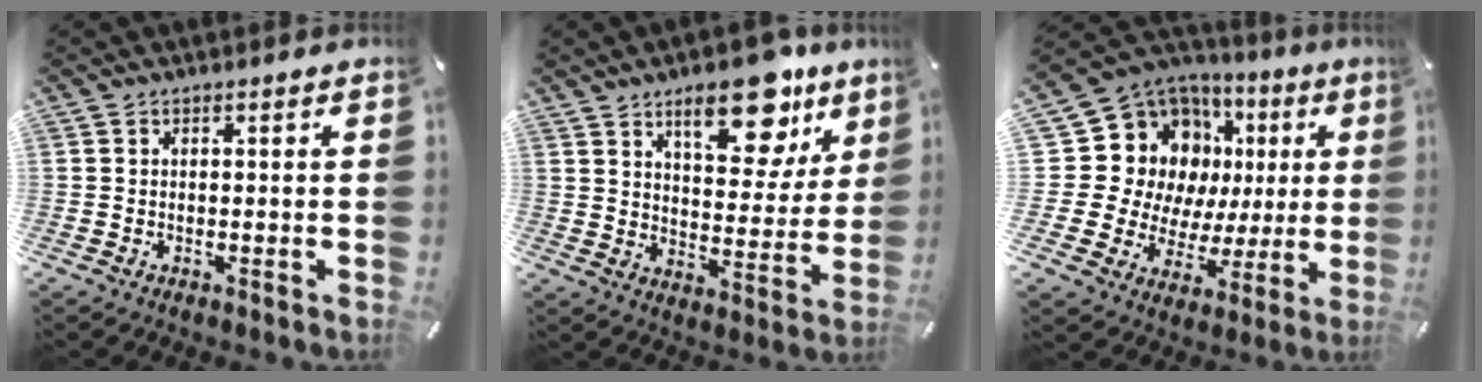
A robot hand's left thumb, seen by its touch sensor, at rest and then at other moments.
{"total": 17.4, "force": [11.1, 7.9, 10.8], "torque": [-0.135, -0.063, 0.182]}
{"total": 18.0, "force": [5.8, 15.1, 7.9], "torque": [-0.131, -0.054, 0.135]}